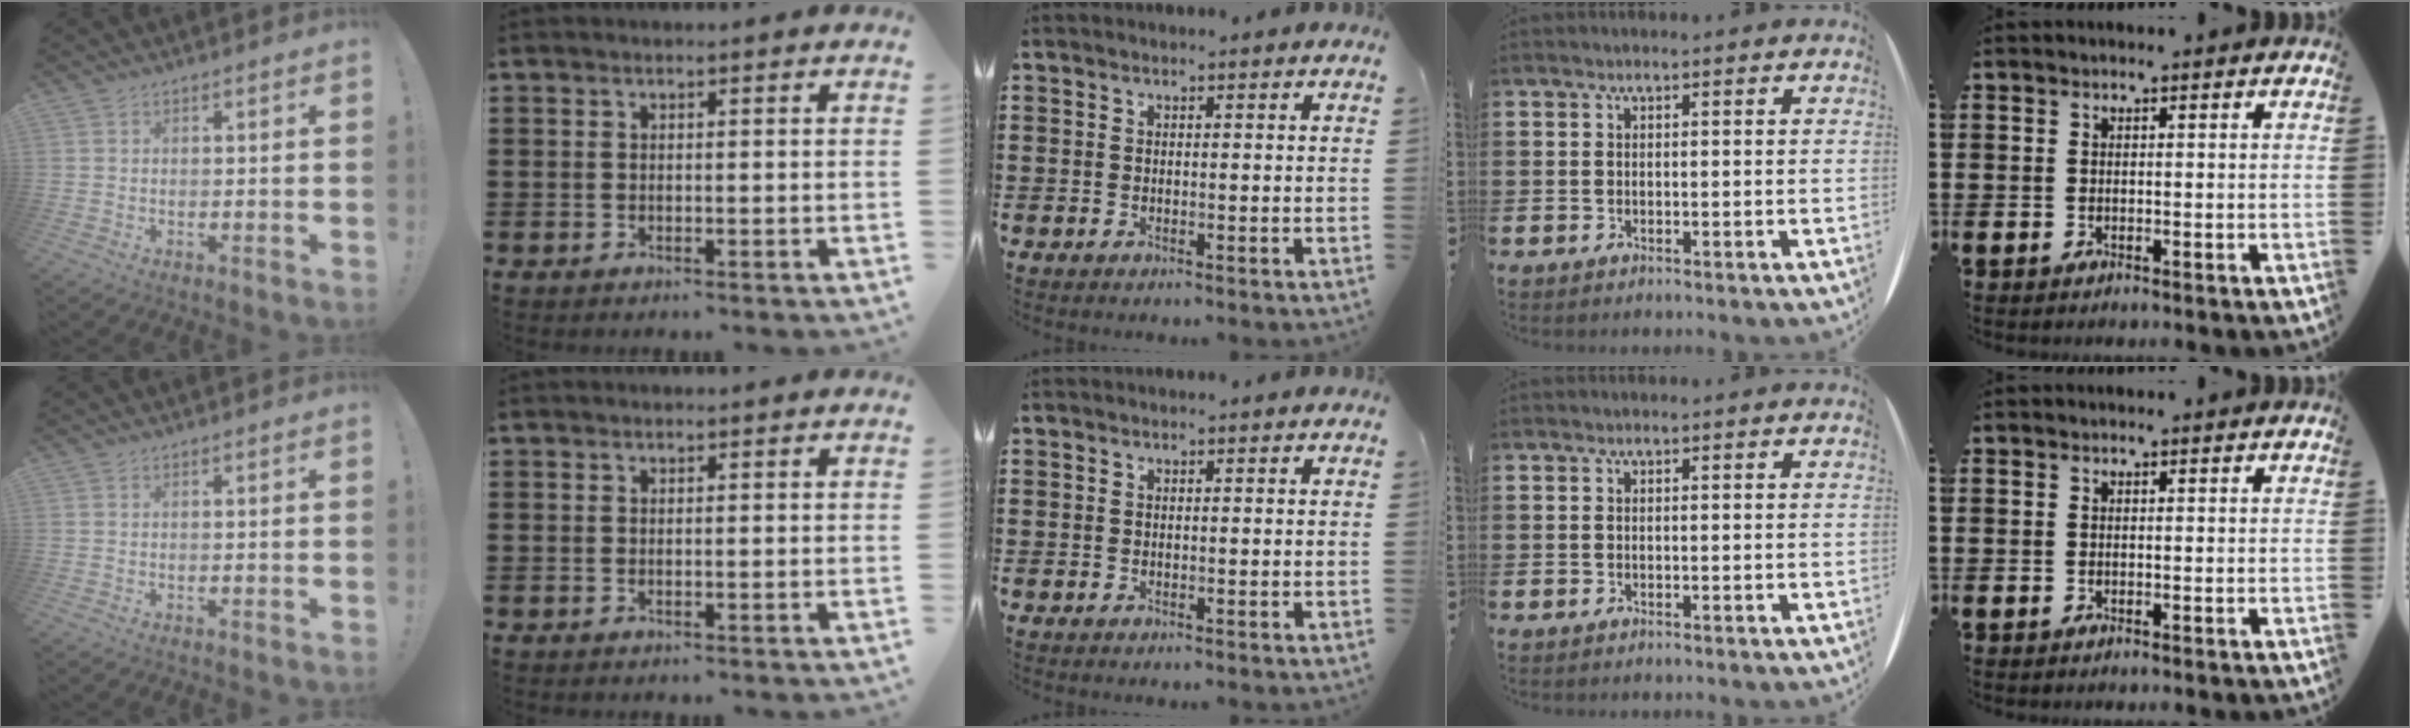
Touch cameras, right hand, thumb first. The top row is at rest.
{}